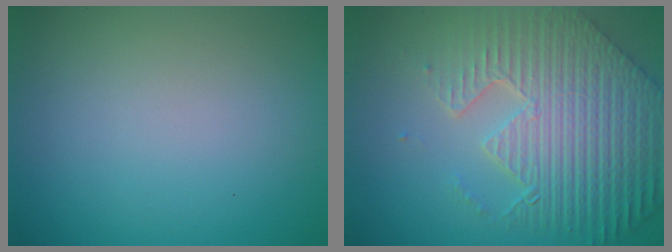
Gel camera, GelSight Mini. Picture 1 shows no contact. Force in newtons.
{"total": 9.4, "press": 6.5, "slide": 6.8}